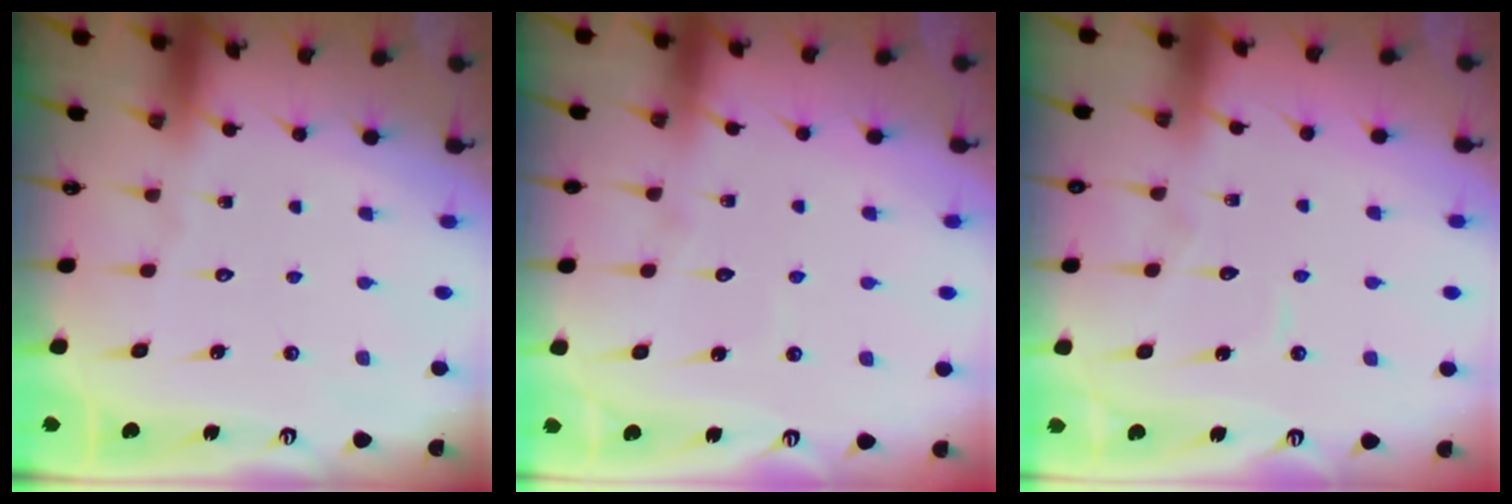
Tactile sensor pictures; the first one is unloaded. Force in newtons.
{"total": 4.7, "press": 4.7, "slide": 0.4}
{"total": 4.4, "press": 4.3, "slide": 0.5}